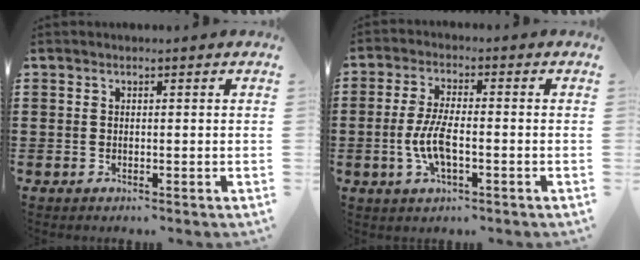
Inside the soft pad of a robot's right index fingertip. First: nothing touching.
{"total": 6.2, "force": [-1.5, 2.0, 5.6], "torque": [-0.130, -0.007, -0.036]}